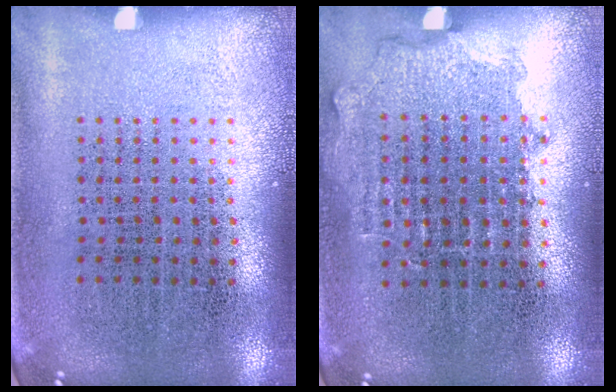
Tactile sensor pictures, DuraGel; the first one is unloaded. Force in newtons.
{"total": 0.8, "press": 0.8, "slide": 0.3}